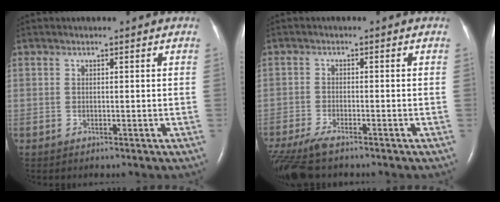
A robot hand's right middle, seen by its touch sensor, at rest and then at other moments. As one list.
[{"total": 7.6, "force": [-6.0, 1.5, 4.4], "torque": [-0.089, -0.020, -0.109]}]